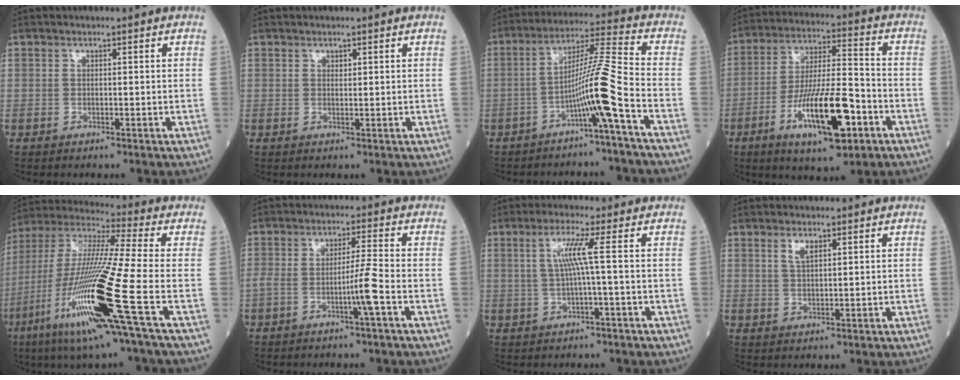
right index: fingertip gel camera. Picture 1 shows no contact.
{"total": 0.5, "force": [0.4, 0.3, 0.3], "torque": [-0.002, -0.003, 0.005]}
{"total": 9.0, "force": [-4.2, -1.9, 7.8], "torque": [-0.138, 0.012, -0.077]}
{"total": 15.1, "force": [-6.3, 3.2, 13.4], "torque": [-0.244, -0.008, -0.101]}
{"total": 21.2, "force": [-7.8, -0.5, 19.7], "torque": [-0.423, -0.039, -0.157]}
{"total": 5.7, "force": [-2.7, -1.1, 4.9], "torque": [-0.091, 0.007, -0.049]}
{"total": 4.4, "force": [0.5, -1.0, 4.2], "torque": [-0.089, 0.007, 0.013]}
{"total": 2.4, "force": [1.3, 0.8, 1.8], "torque": [-0.039, 0.002, 0.028]}